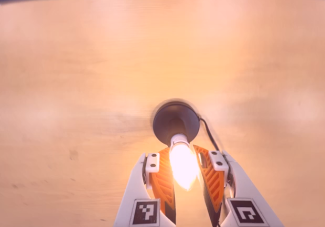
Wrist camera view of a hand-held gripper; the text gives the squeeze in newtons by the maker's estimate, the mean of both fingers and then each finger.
{"total": 12.2, "left": 11.4, "right": 13.0}